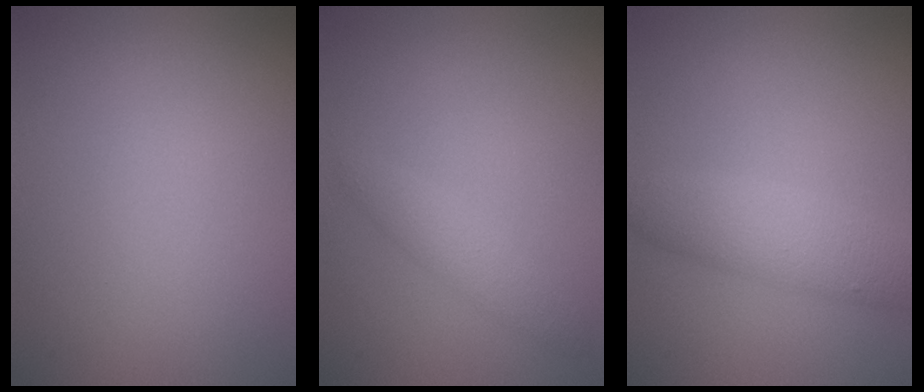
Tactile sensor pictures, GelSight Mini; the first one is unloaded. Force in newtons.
{"total": 1.7, "press": 1.7, "slide": 0.0}
{"total": 3.8, "press": 3.8, "slide": 0.1}